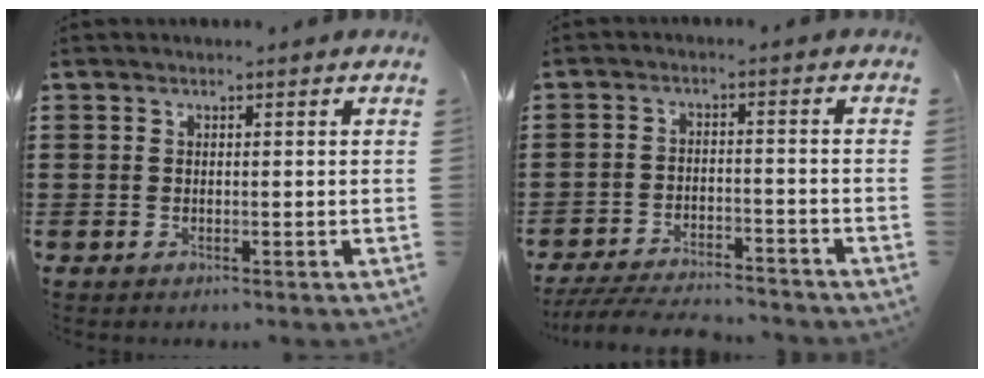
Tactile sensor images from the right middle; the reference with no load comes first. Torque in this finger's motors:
{"motor_torque": [0.76, -0.60, 0.11, 0.11]}